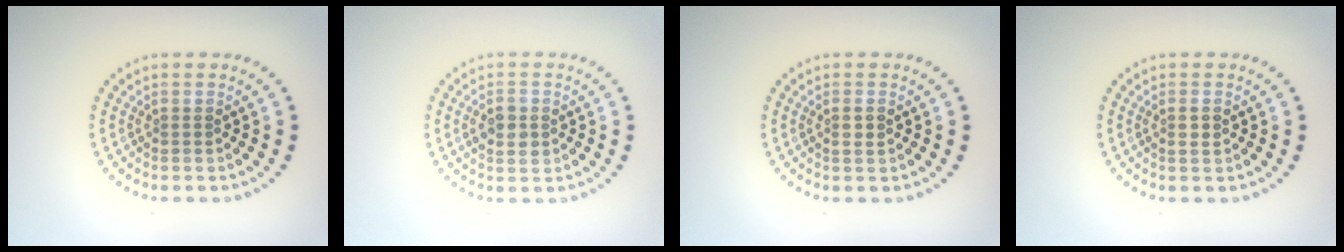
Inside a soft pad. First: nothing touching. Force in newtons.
{"total": 2.3, "press": 2.3, "slide": 0.1}
{"total": 1.0, "press": 0.9, "slide": 0.3}
{"total": 1.0, "press": 0.9, "slide": 0.3}